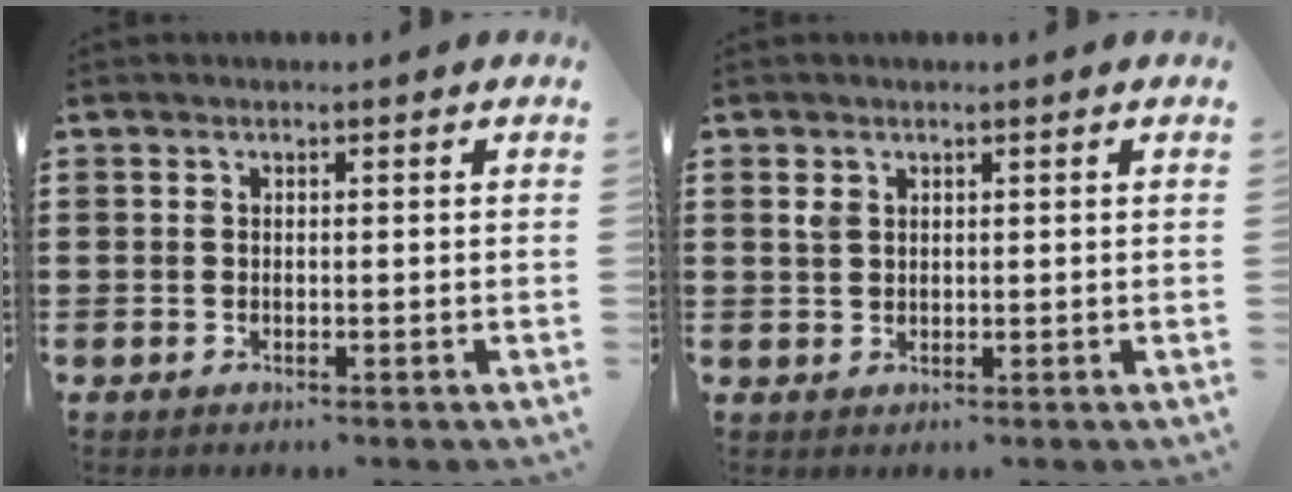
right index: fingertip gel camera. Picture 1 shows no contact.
{"total": 1.6, "force": [0.9, 1.0, 0.7], "torque": [-0.017, 0.005, 0.017]}